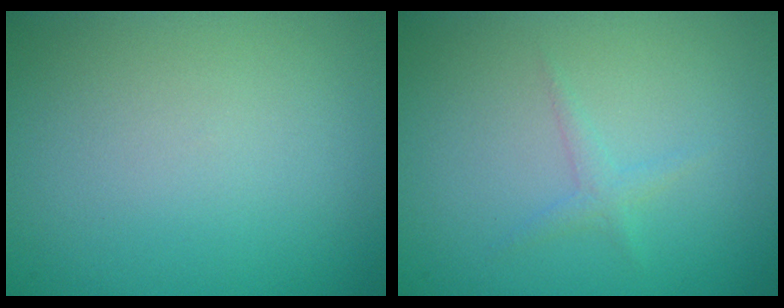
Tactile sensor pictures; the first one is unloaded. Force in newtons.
{"total": 1.0, "press": 1.0, "slide": 0.1}